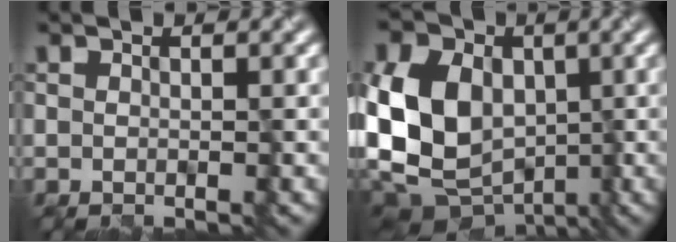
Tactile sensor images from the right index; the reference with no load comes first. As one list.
[{"total": 13.9, "force": [-0.8, 10.5, 9.0], "torque": [-0.184, 0.021, -0.032]}]